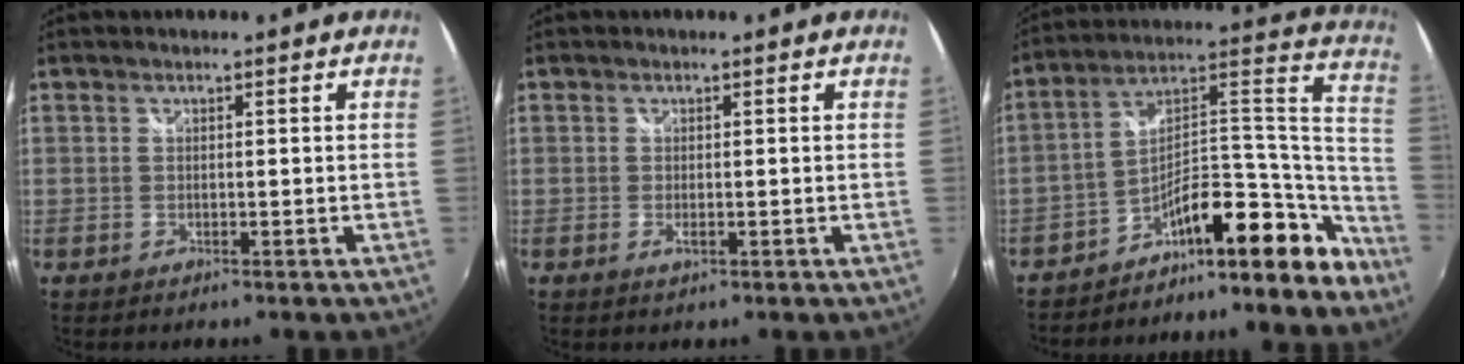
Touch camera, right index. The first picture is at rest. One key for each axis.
{"total": 1.1, "fx": -0.3, "fy": 0.4, "fz": 1.0, "tx": -0.020, "ty": -0.003, "tz": -0.006}
{"total": 18.4, "fx": -15.8, "fy": 5.5, "fz": 7.8, "tx": -0.079, "ty": 0.070, "tz": -0.245}